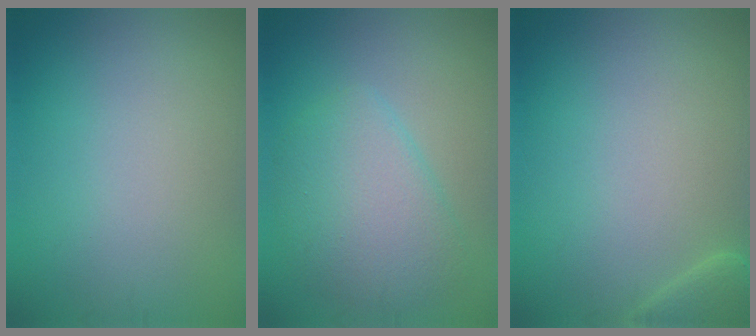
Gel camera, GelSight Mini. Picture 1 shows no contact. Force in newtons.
{"total": 4.8, "press": 4.8, "slide": 0.3}
{"total": 1.9, "press": 1.9, "slide": 0.3}